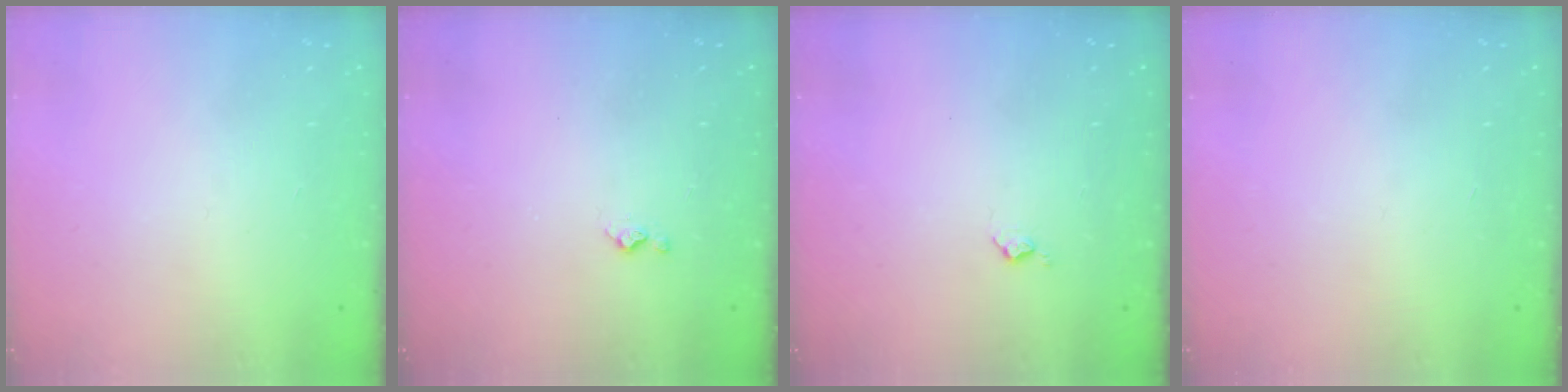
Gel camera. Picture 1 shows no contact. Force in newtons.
{"total": 2.9, "press": 2.9, "slide": 0.5}
{"total": 5.0, "press": 5.0, "slide": 0.7}
{"total": 0.0}